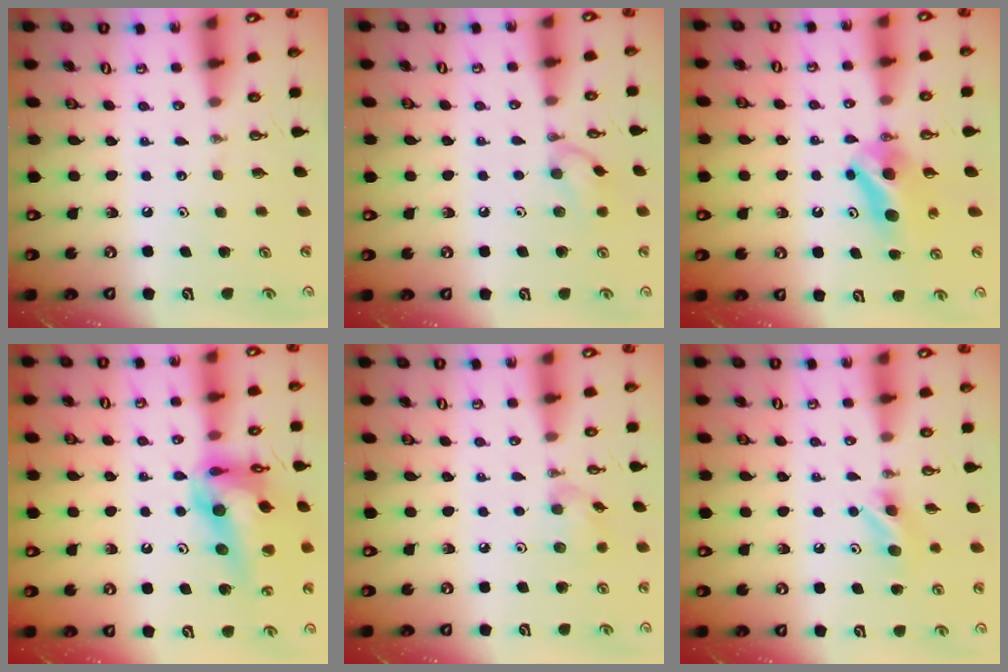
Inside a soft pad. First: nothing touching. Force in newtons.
{"total": 8.4, "press": 8.4, "slide": 0.3}
{"total": 7.8, "press": 5.0, "slide": 6.0}
{"total": 20.8, "press": 20.6, "slide": 2.3}
{"total": 7.0, "press": 7.0, "slide": 0.5}
{"total": 8.4, "press": 8.3, "slide": 1.6}